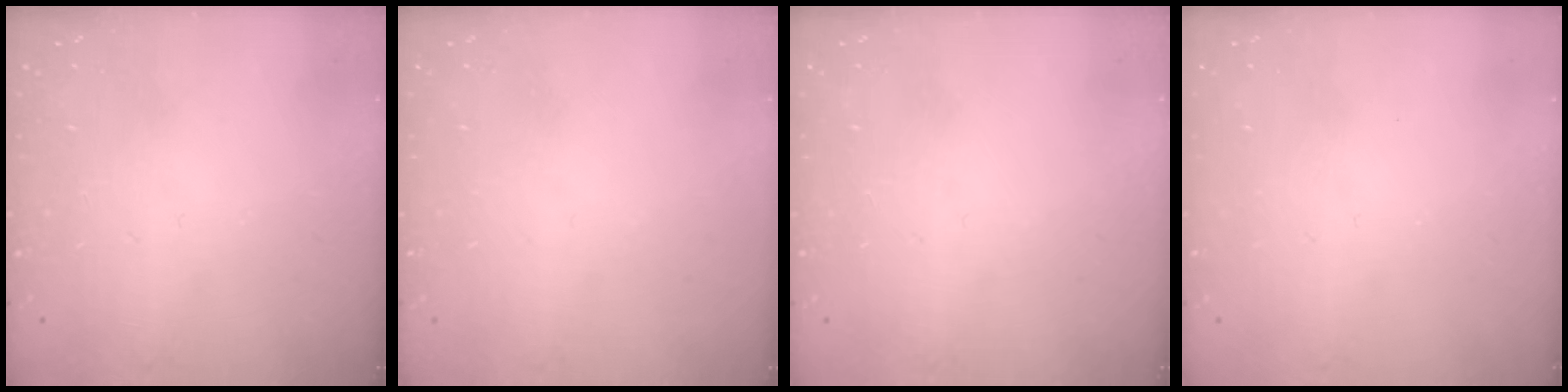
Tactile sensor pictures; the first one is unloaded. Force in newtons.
{"total": 0.0}
{"total": 0.0}
{"total": 0.0}